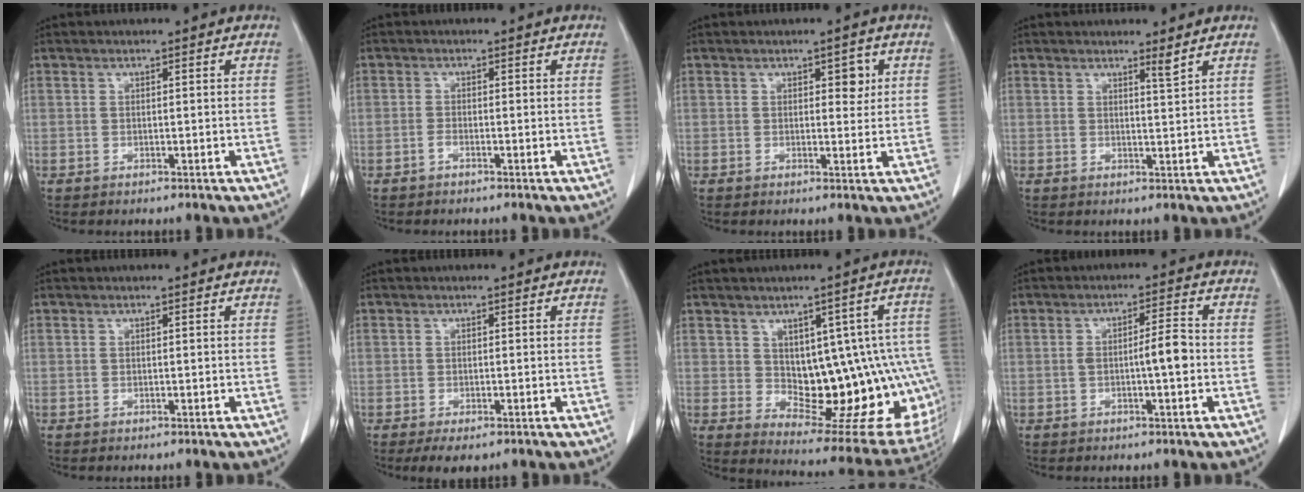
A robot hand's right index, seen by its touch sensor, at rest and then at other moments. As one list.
[{"total": 0.8, "force": [-0.6, 0.2, 0.5], "torque": [-0.010, 0.002, -0.013]}, {"total": 2.6, "force": [1.0, 1.3, 2.0], "torque": [-0.021, 0.002, 0.013]}, {"total": 1.4, "force": [1.2, -0.5, 0.6], "torque": [-0.017, -0.014, 0.020]}, {"total": 0.0}, {"total": 3.0, "force": [-1.9, 1.2, 1.9], "torque": [-0.030, -0.005, -0.023]}, {"total": 17.5, "force": [-0.4, 7.6, 15.8], "torque": [-0.137, 0.022, 0.022]}, {"total": 4.6, "force": [-0.7, 0.5, 4.5], "torque": [-0.075, 0.009, -0.010]}]